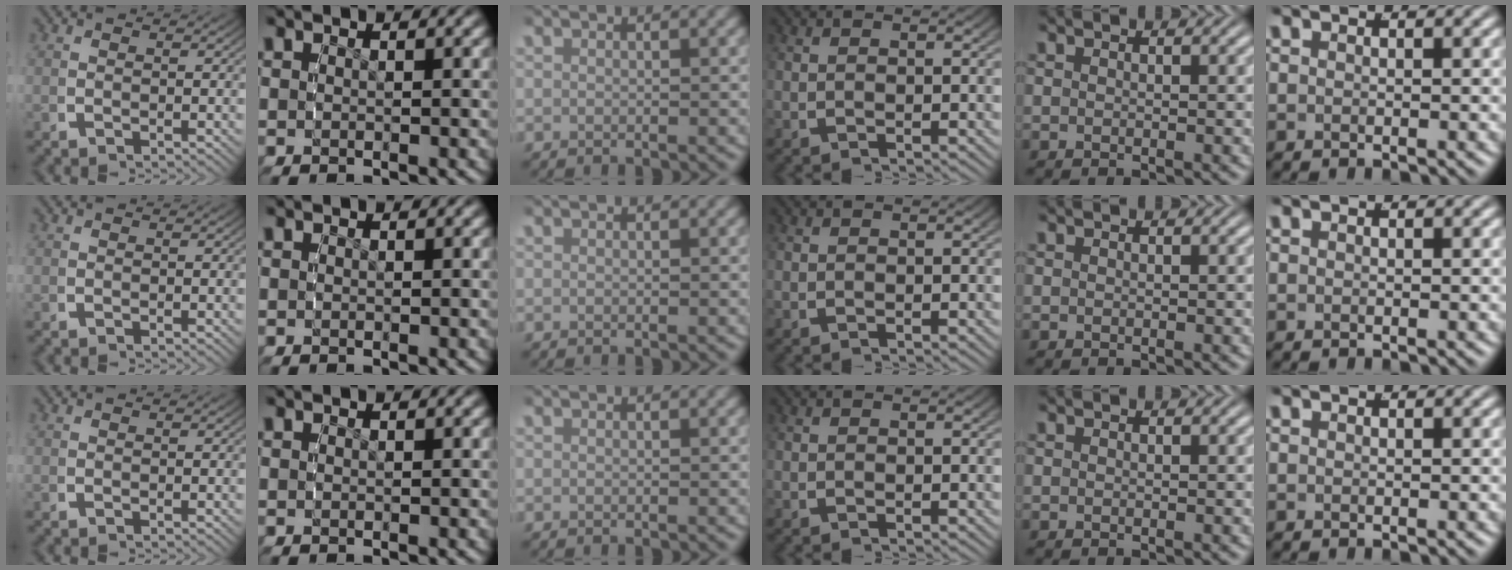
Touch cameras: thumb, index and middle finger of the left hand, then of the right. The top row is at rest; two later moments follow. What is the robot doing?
{"motion": "reach", "object": "string"}